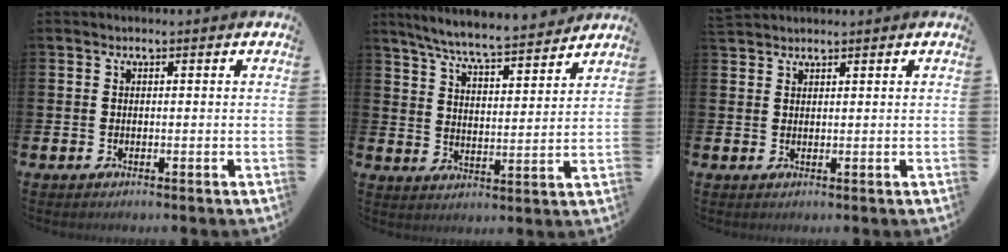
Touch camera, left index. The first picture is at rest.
{"total": 7.0, "force": [6.6, 0.2, 2.2], "torque": [-0.071, -0.045, 0.114]}
{"total": 1.5, "force": [1.5, 0.3, -0.1], "torque": [0.008, -0.004, 0.026]}